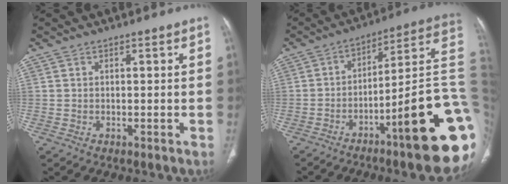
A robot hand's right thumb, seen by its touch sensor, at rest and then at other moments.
{"total": 23.6, "force": [-7.4, 3.9, 22.1], "torque": [-0.224, 0.049, -0.103]}